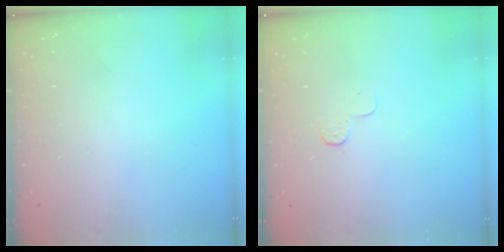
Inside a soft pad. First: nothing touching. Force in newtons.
{"total": 3.9, "press": 3.9, "slide": 0.4}